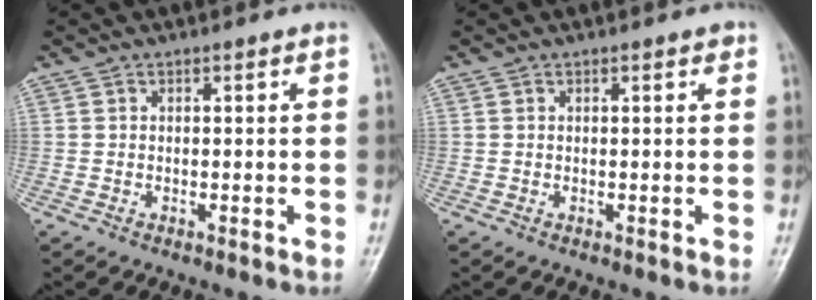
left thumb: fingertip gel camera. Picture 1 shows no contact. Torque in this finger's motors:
{"motor_torque": [0.02, 0.08, 0.15, -0.28, 0.00]}